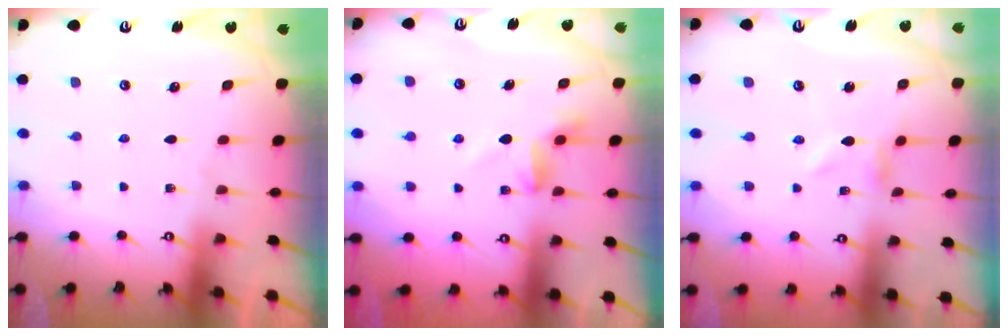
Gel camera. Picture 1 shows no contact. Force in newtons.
{"total": 3.2, "press": 3.0, "slide": 0.9}
{"total": 0.0}